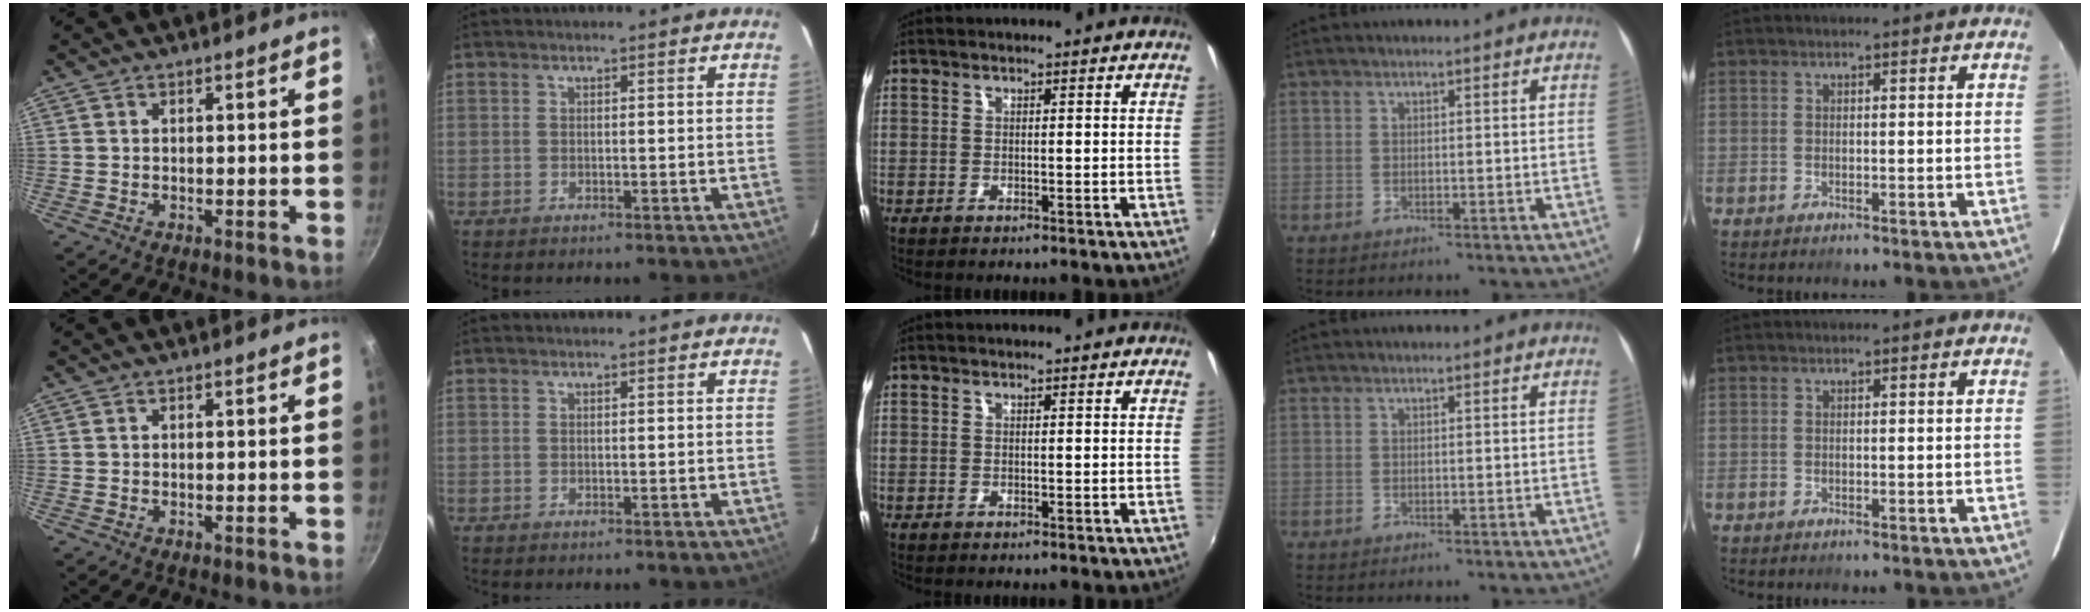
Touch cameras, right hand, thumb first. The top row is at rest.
{}